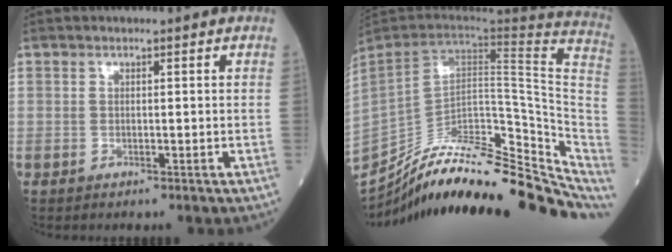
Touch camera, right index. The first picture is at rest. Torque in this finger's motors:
{"motor_torque": [0.02, -2.12, 0.00, -0.08]}